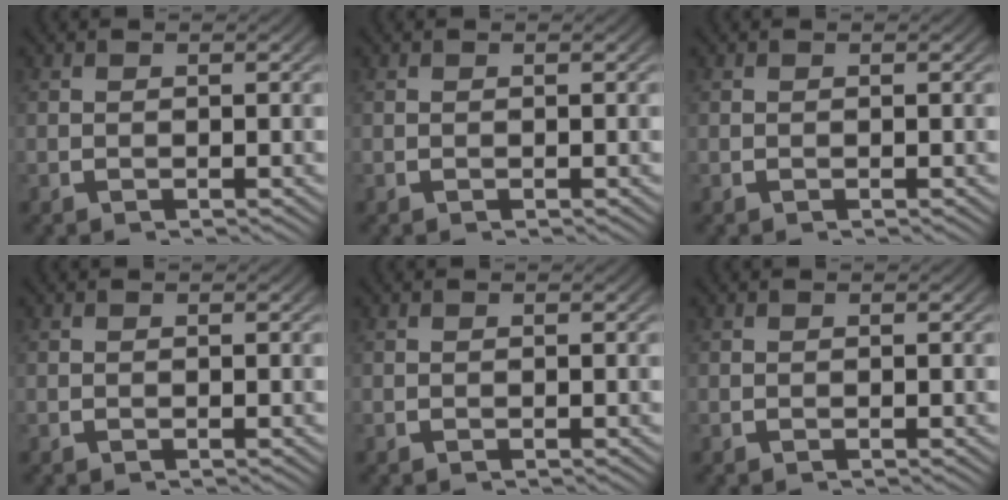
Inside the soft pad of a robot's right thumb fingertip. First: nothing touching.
{"total": 0.0}
{"total": 0.0}
{"total": 0.0}
{"total": 0.0}
{"total": 0.0}